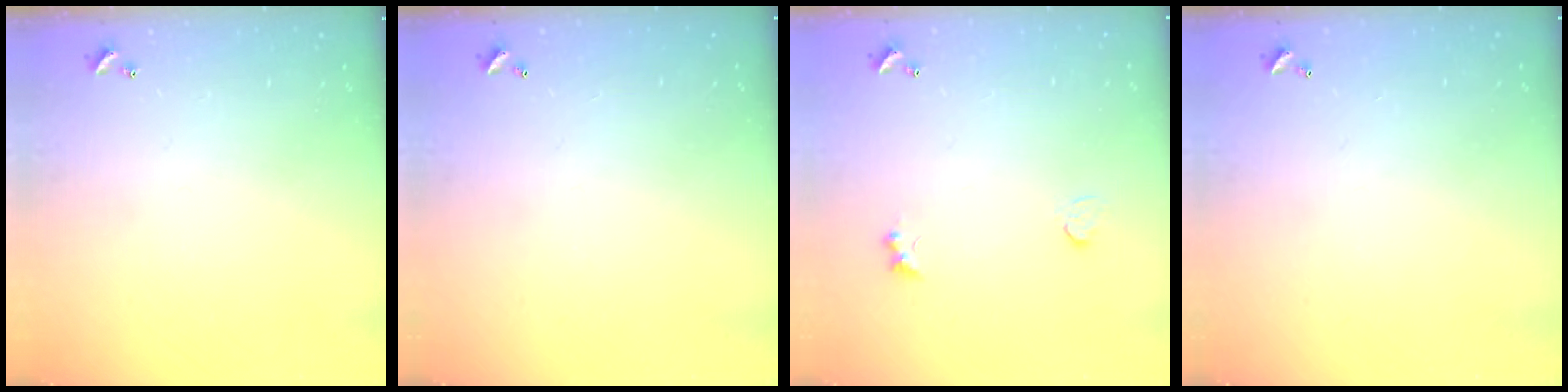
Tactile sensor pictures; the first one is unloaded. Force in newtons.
{"total": 2.9, "press": 2.9, "slide": 0.1}
{"total": 2.1, "press": 2.0, "slide": 0.6}
{"total": 2.8, "press": 2.8, "slide": 0.1}